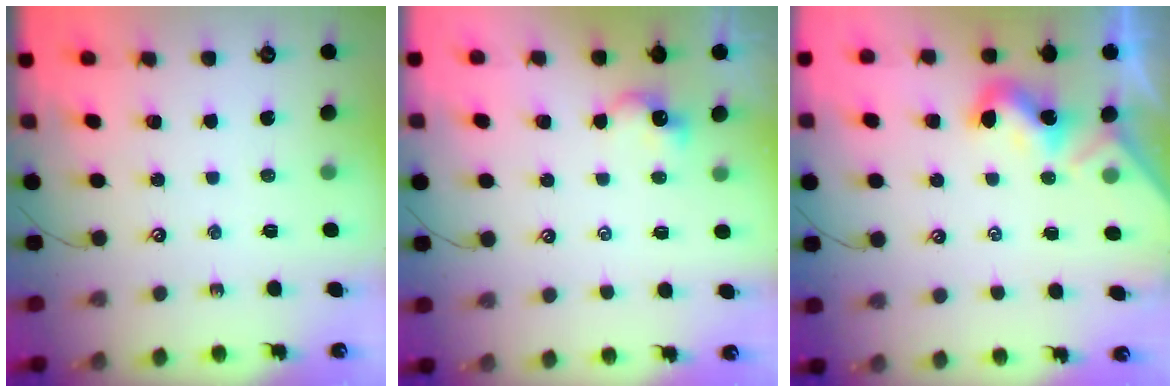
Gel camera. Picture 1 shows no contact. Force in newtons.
{"total": 2.8, "press": 2.8, "slide": 0.1}
{"total": 1.9, "press": 1.9, "slide": 0.4}